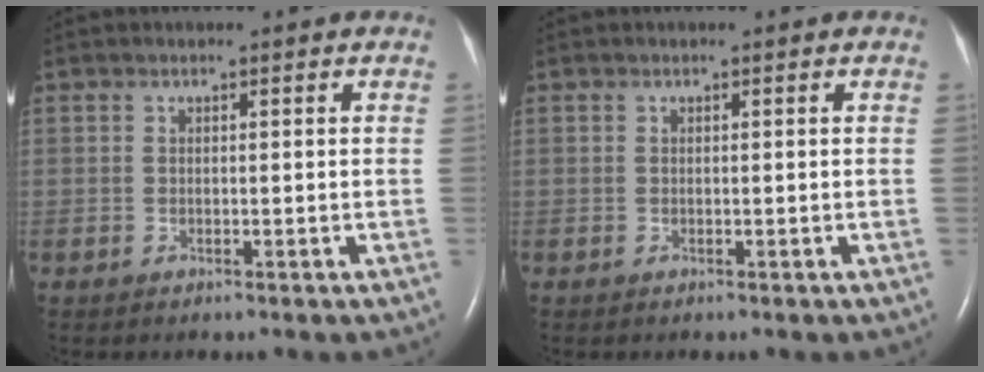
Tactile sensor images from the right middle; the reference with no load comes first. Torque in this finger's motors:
{"motor_torque": [0.00, 0.00, 0.00, 0.00]}